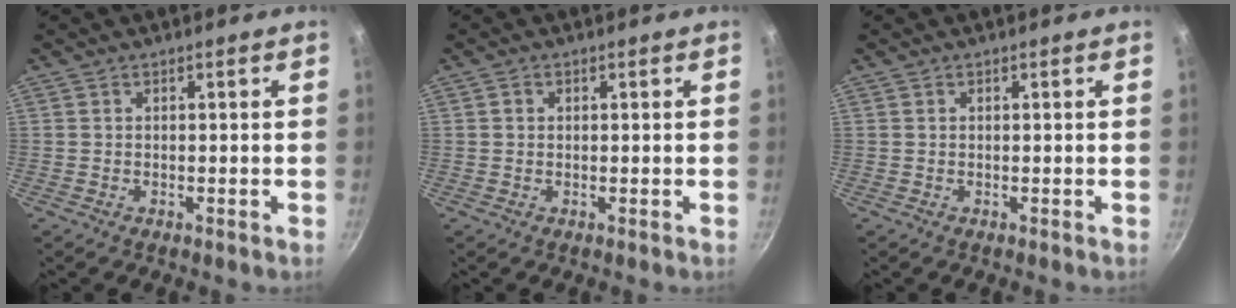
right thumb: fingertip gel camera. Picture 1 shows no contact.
{"total": 1.0, "force": [0.2, 0.9, 0.4], "torque": [-0.005, 0.004, 0.001]}
{"total": 0.0}